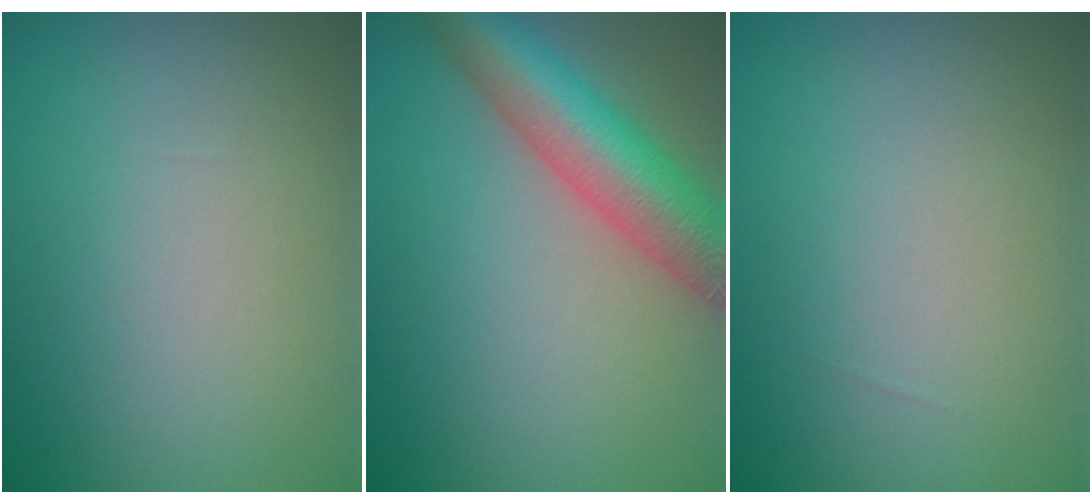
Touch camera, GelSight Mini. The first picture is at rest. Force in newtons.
{"total": 8.2, "press": 8.2, "slide": 0.4}
{"total": 0.0}